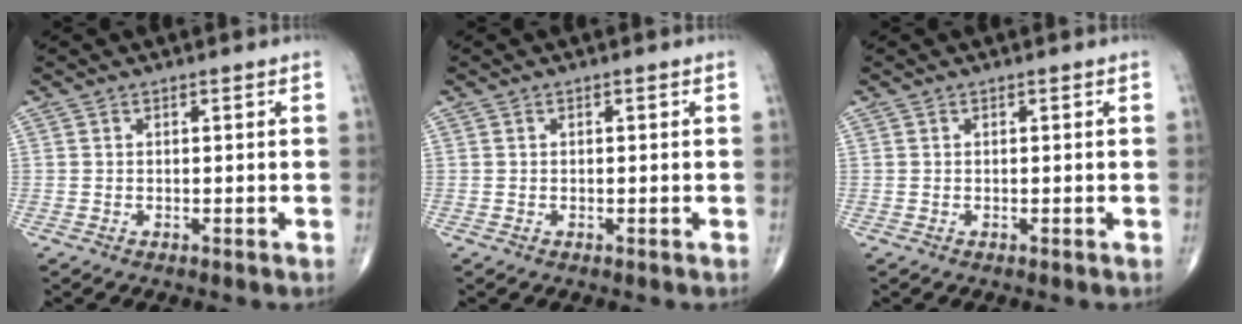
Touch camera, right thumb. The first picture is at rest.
{"total": 0.0}
{"total": 0.0}